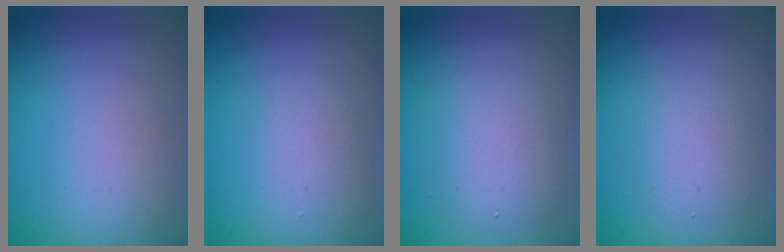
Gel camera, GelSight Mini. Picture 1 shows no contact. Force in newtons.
{"total": 1.1, "press": 1.1, "slide": 0.0}
{"total": 4.4, "press": 4.4, "slide": 0.4}
{"total": 3.3, "press": 3.3, "slide": 0.1}